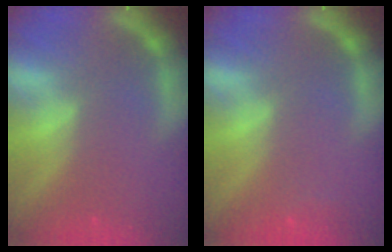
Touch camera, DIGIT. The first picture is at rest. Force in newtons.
{"total": 1.4}